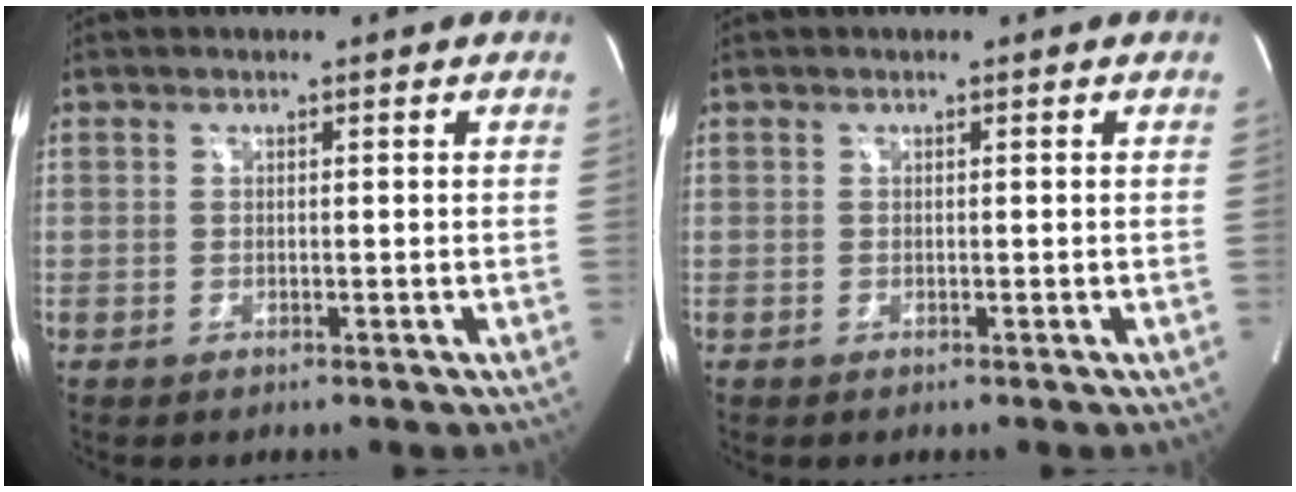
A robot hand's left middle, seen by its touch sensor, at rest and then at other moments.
{"total": 0.0}